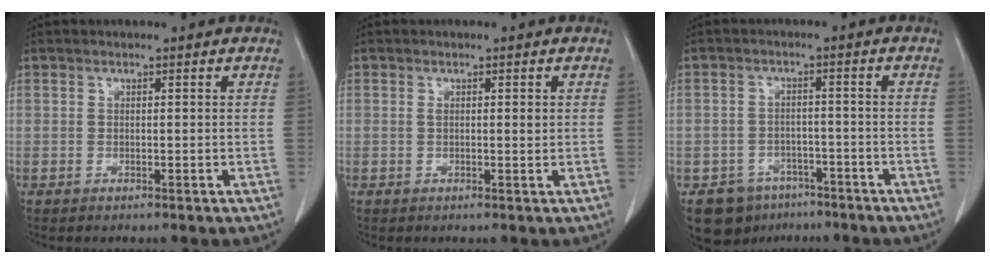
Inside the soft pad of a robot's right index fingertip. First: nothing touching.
{"total": 1.6, "force": [0.4, 0.5, 1.4], "torque": [-0.023, 0.001, 0.007]}
{"total": 7.1, "force": [-4.8, 5.0, 1.3], "torque": [-0.014, 0.010, -0.067]}